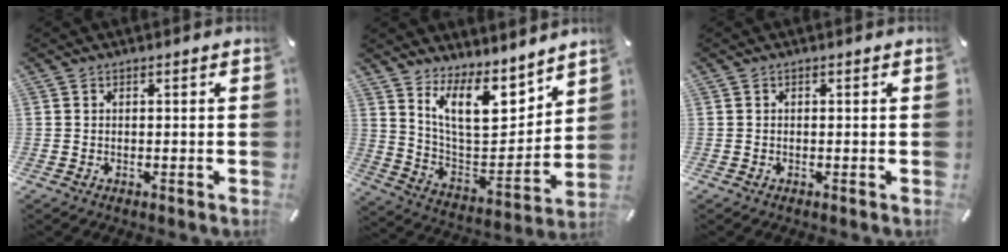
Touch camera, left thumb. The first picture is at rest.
{"total": 15.5, "force": [10.1, 7.7, 8.7], "torque": [-0.144, -0.067, 0.185]}
{"total": 0.0}